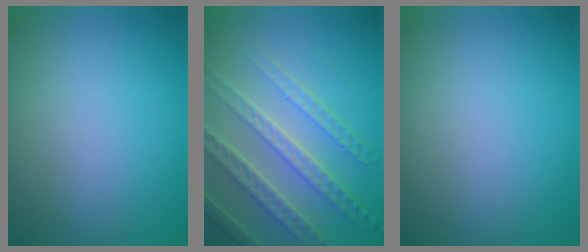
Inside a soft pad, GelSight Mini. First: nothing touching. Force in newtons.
{"total": 5.6, "press": 4.8, "slide": 2.8}
{"total": 0.0}